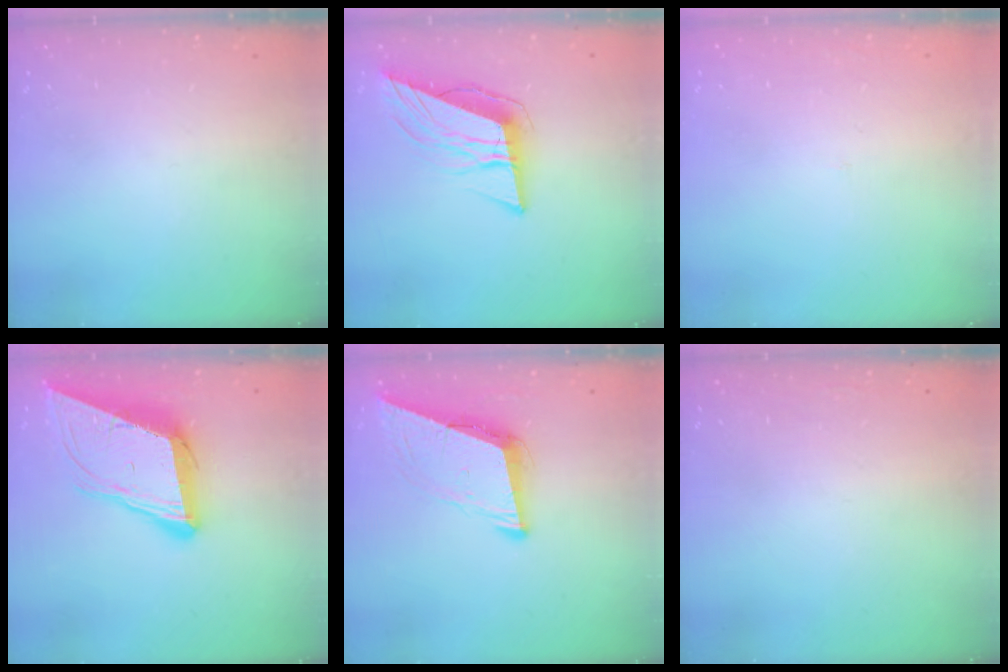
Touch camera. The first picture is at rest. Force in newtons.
{"total": 11.7, "press": 11.2, "slide": 3.6}
{"total": 1.4, "press": 1.4, "slide": 0.1}
{"total": 15.9, "press": 15.4, "slide": 3.9}
{"total": 9.0, "press": 8.2, "slide": 3.7}
{"total": 1.4, "press": 1.3, "slide": 0.2}